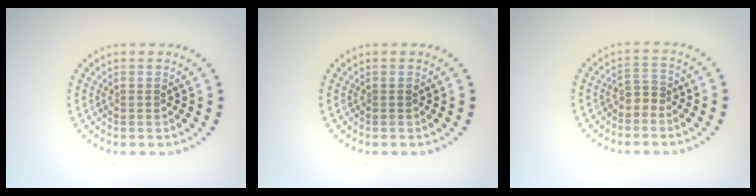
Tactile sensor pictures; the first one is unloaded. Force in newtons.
{"total": 0.0}
{"total": 1.4, "press": 1.0, "slide": 0.9}